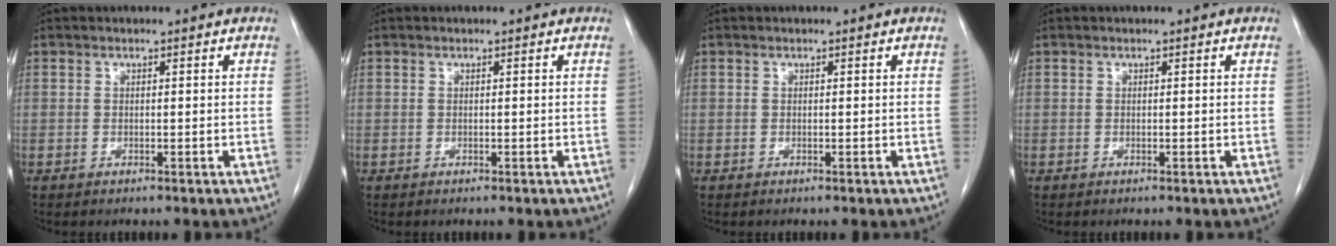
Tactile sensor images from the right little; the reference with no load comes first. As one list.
[{"total": 0.0}, {"total": 0.0}, {"total": 0.0}]